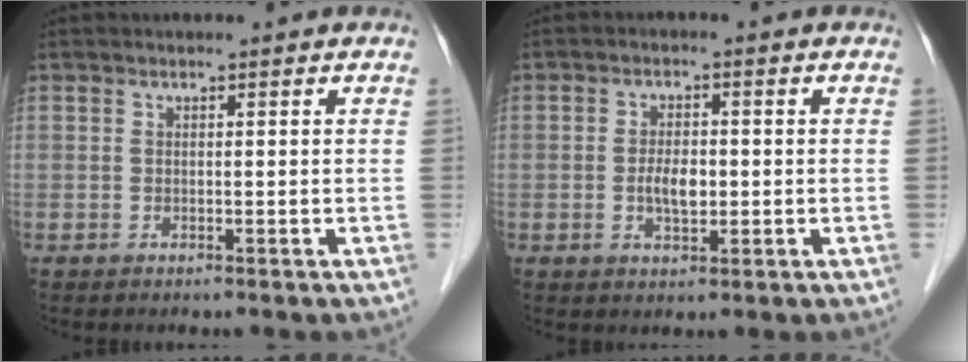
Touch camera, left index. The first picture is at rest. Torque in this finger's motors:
{"motor_torque": [0.16, 0.08, 0.11, 0.02]}